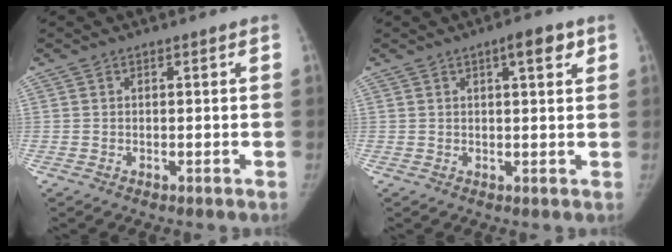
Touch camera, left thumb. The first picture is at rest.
{"total": 4.4, "force": [2.2, 1.3, 3.6], "torque": [-0.041, -0.005, 0.028]}